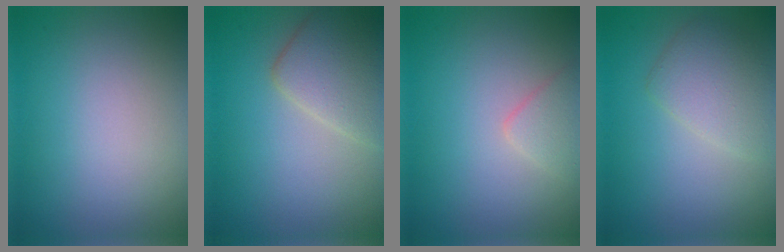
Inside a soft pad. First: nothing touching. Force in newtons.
{"total": 4.2, "press": 4.2, "slide": 0.3}
{"total": 1.7, "press": 1.6, "slide": 0.1}
{"total": 2.9, "press": 2.9, "slide": 0.2}